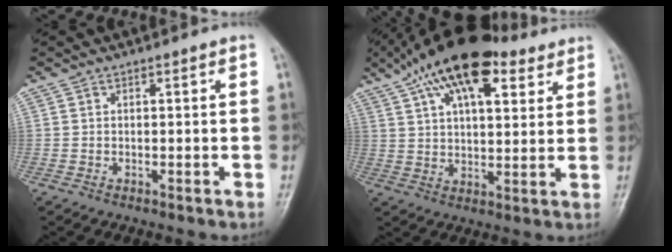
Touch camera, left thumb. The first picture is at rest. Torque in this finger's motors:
{"motor_torque": [0.51, 0.85, 1.30, -1.47, 0.58]}